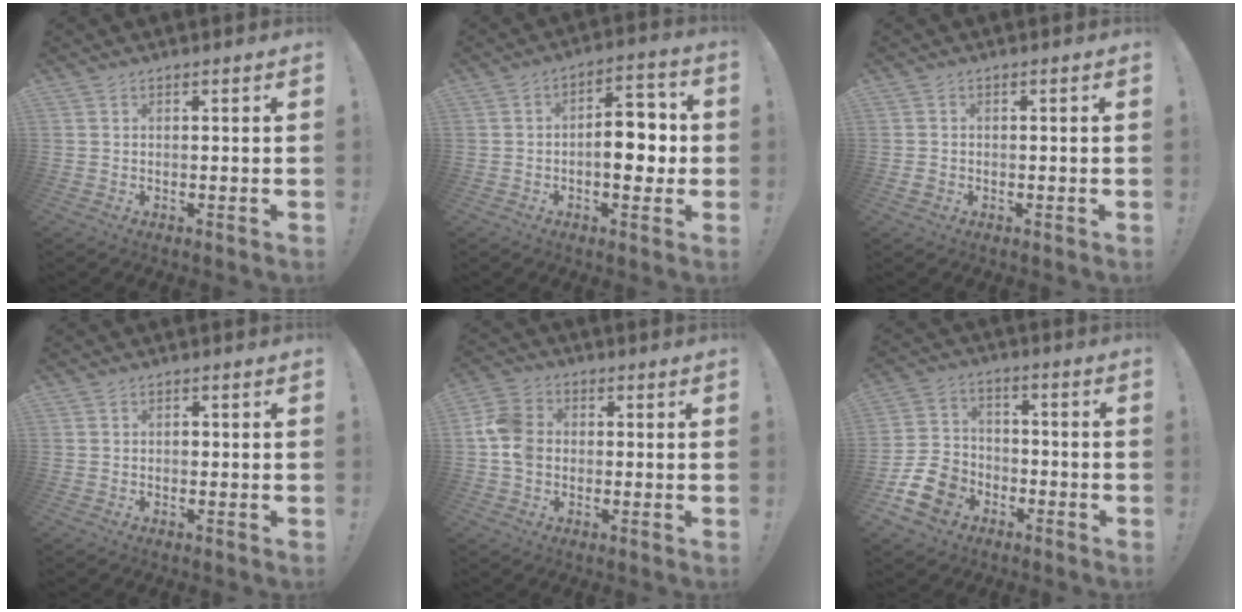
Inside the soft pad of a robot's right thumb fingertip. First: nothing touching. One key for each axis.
{"total": 11.7, "fx": -1.1, "fy": 6.8, "fz": 9.5, "tx": -0.119, "ty": 0.017, "tz": -0.017}
{"total": 1.5, "fx": -0.5, "fy": 1.3, "fz": 0.6, "tx": -0.008, "ty": 0.005, "tz": -0.009}
{"total": 0.7, "fx": -0.4, "fy": 0.5, "fz": 0.3, "tx": -0.005, "ty": 0.001, "tz": -0.008}
{"total": 10.0, "fx": -0.6, "fy": 8.0, "fz": 5.9, "tx": -0.114, "ty": 0.017, "tz": -0.008}
{"total": 13.3, "fx": -6.4, "fy": 10.2, "fz": 5.7, "tx": -0.108, "ty": 0.048, "tz": -0.116}